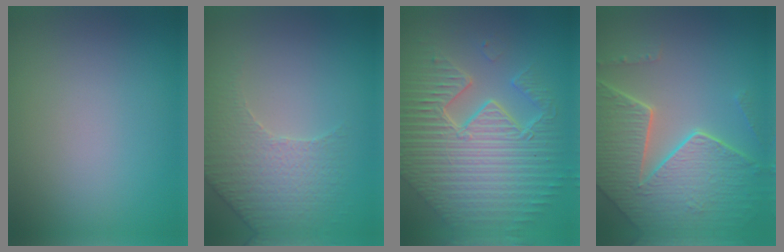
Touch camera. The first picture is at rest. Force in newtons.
{"total": 2.6, "press": 2.4, "slide": 1.0}
{"total": 10.8, "press": 7.1, "slide": 8.2}
{"total": 8.0, "press": 5.7, "slide": 5.6}